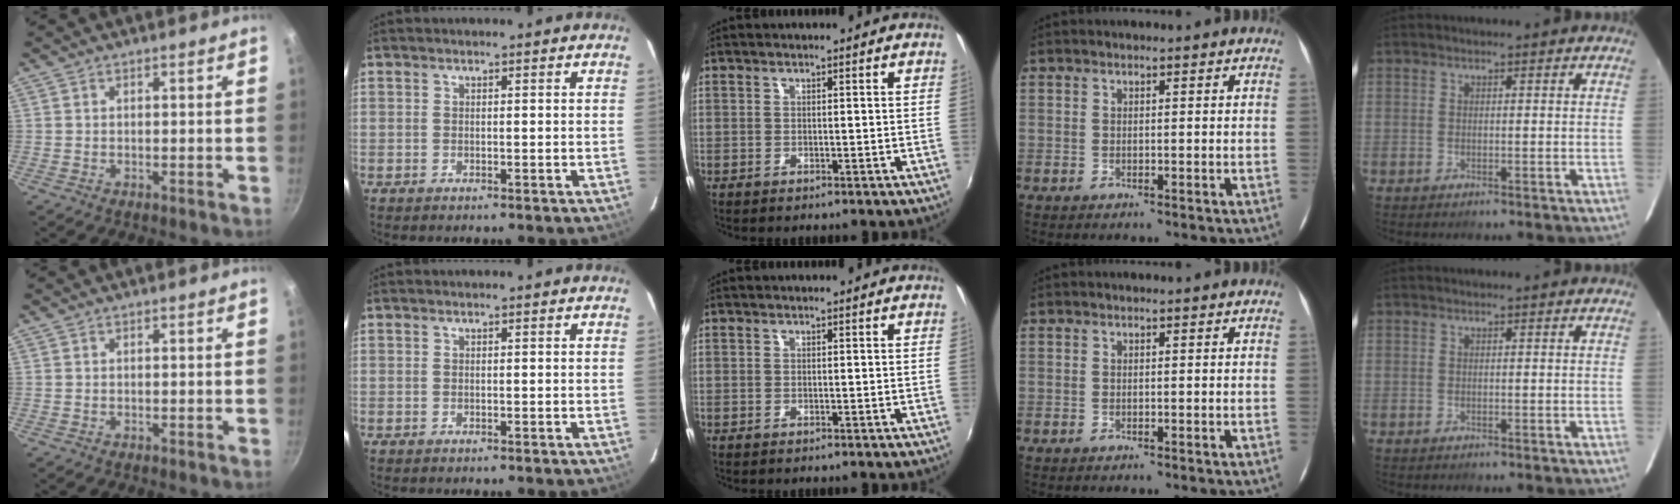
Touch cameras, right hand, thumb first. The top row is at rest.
{}